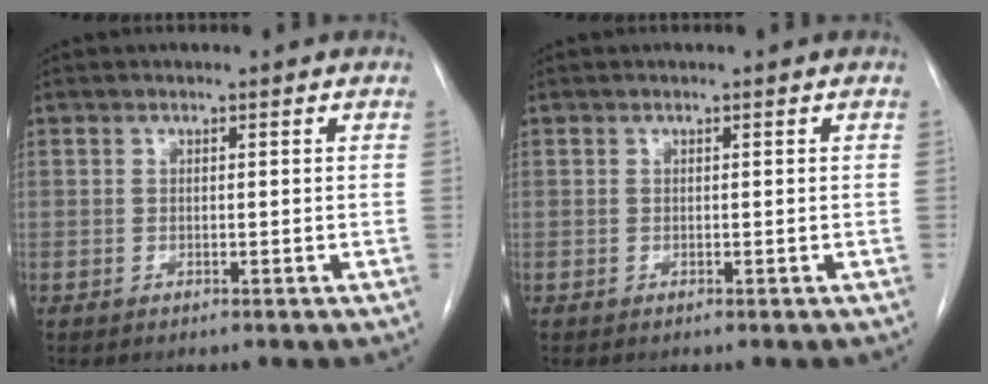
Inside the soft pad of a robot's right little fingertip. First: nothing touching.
{"total": 0.0}